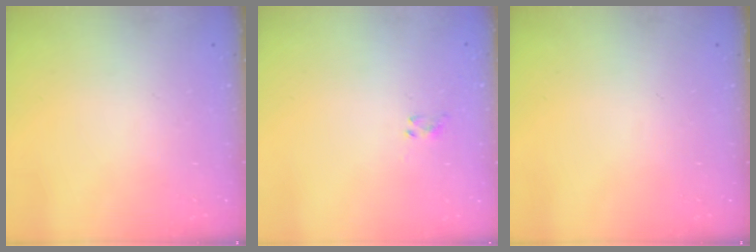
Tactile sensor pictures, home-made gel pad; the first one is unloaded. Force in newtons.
{"total": 3.1, "press": 2.9, "slide": 1.2}
{"total": 0.0}